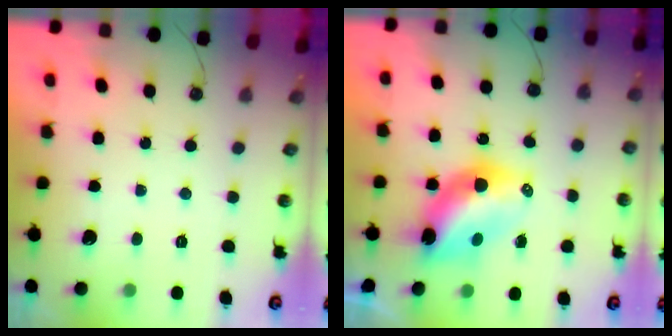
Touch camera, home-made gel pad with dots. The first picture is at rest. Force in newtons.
{"total": 8.5, "press": 8.5, "slide": 0.7}